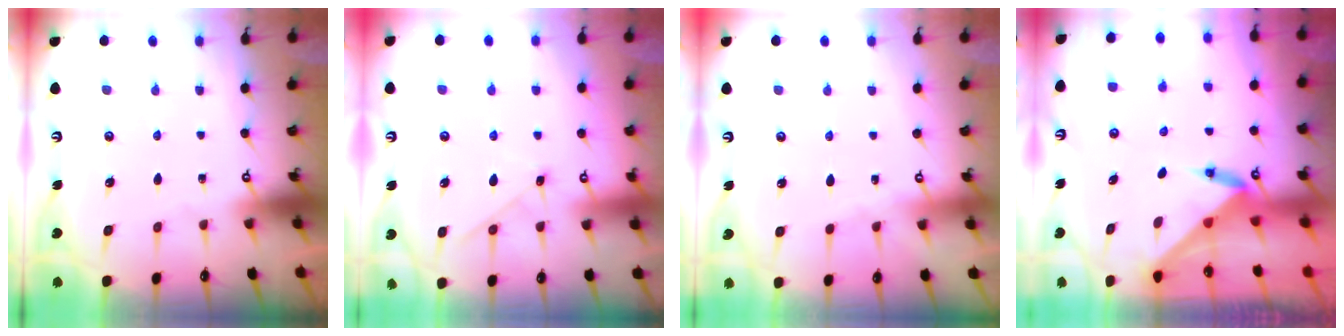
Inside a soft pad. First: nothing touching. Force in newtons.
{"total": 6.4, "press": 6.4, "slide": 0.7}
{"total": 2.2, "press": 2.1, "slide": 0.5}
{"total": 3.4, "press": 3.4, "slide": 0.4}